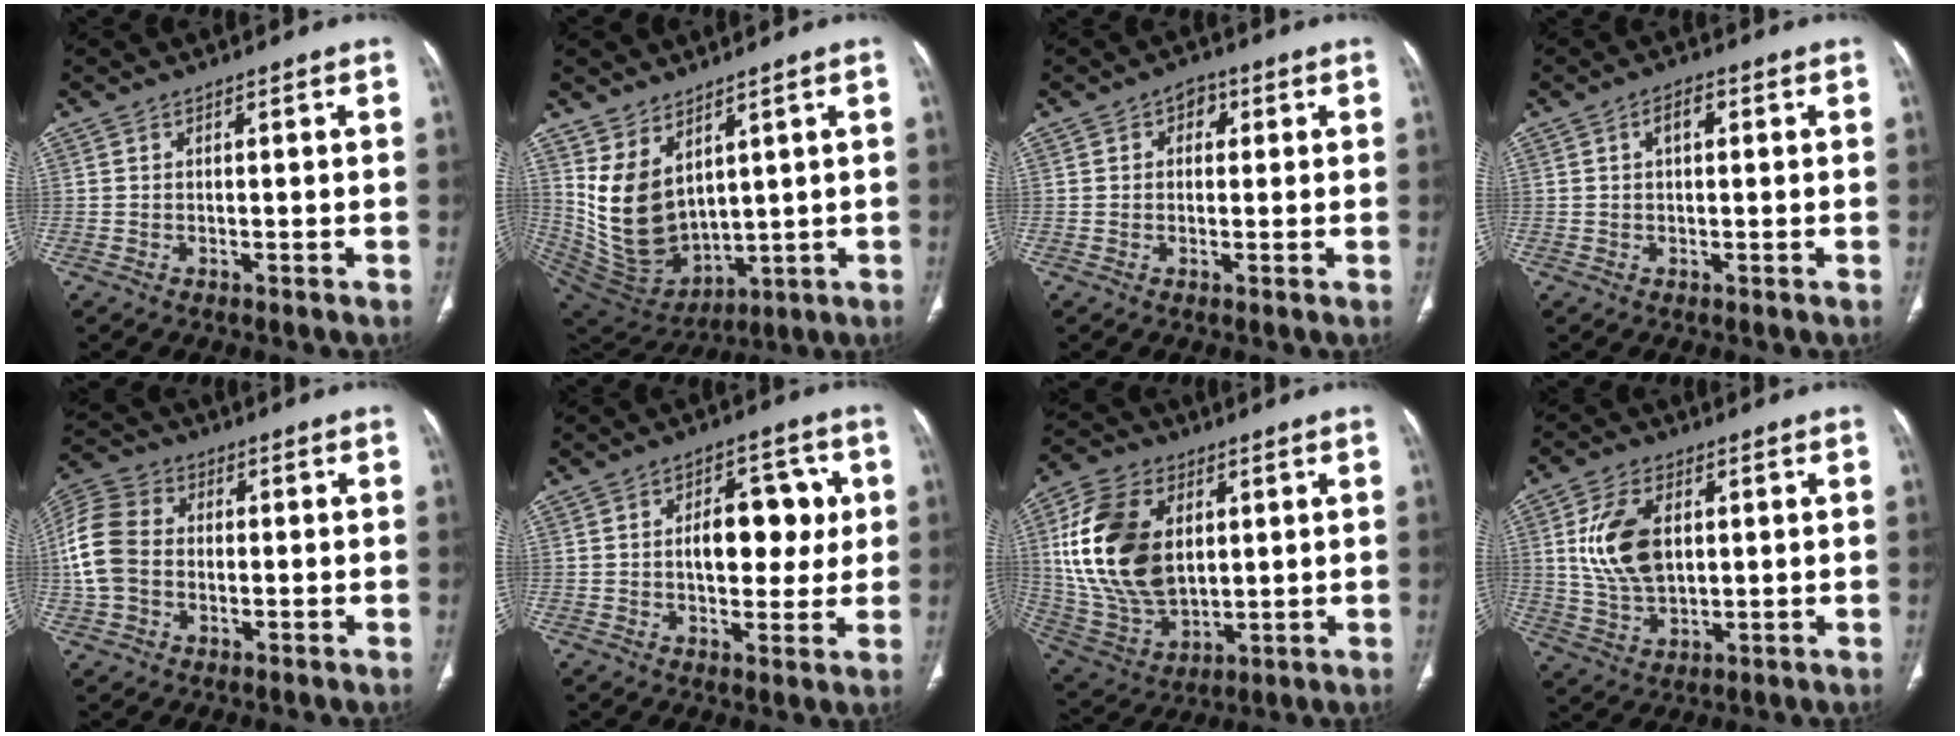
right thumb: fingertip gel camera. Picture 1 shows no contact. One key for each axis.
{"total": 13.3, "fx": 4.8, "fy": 8.4, "fz": 9.0, "tx": -0.139, "ty": -0.033, "tz": 0.127}
{"total": 3.2, "fx": 1.0, "fy": 2.5, "fz": 1.8, "tx": 0.003, "ty": 0.005, "tz": 0.008}
{"total": 2.9, "fx": 0.7, "fy": 1.6, "fz": 2.3, "tx": -0.035, "ty": 0.010, "tz": 0.010}
{"total": 11.4, "fx": -0.2, "fy": 8.7, "fz": 7.3, "tx": -0.150, "ty": 0.028, "tz": -0.013}
{"total": 11.3, "fx": 1.4, "fy": 6.7, "fz": 9.0, "tx": -0.085, "ty": 0.013, "tz": 0.021}
{"total": 20.9, "fx": 4.2, "fy": 13.6, "fz": 15.3, "tx": -0.286, "ty": -0.013, "tz": 0.091}
{"total": 11.8, "fx": 2.3, "fy": 7.2, "fz": 9.0, "tx": -0.168, "ty": -0.006, "tz": 0.050}